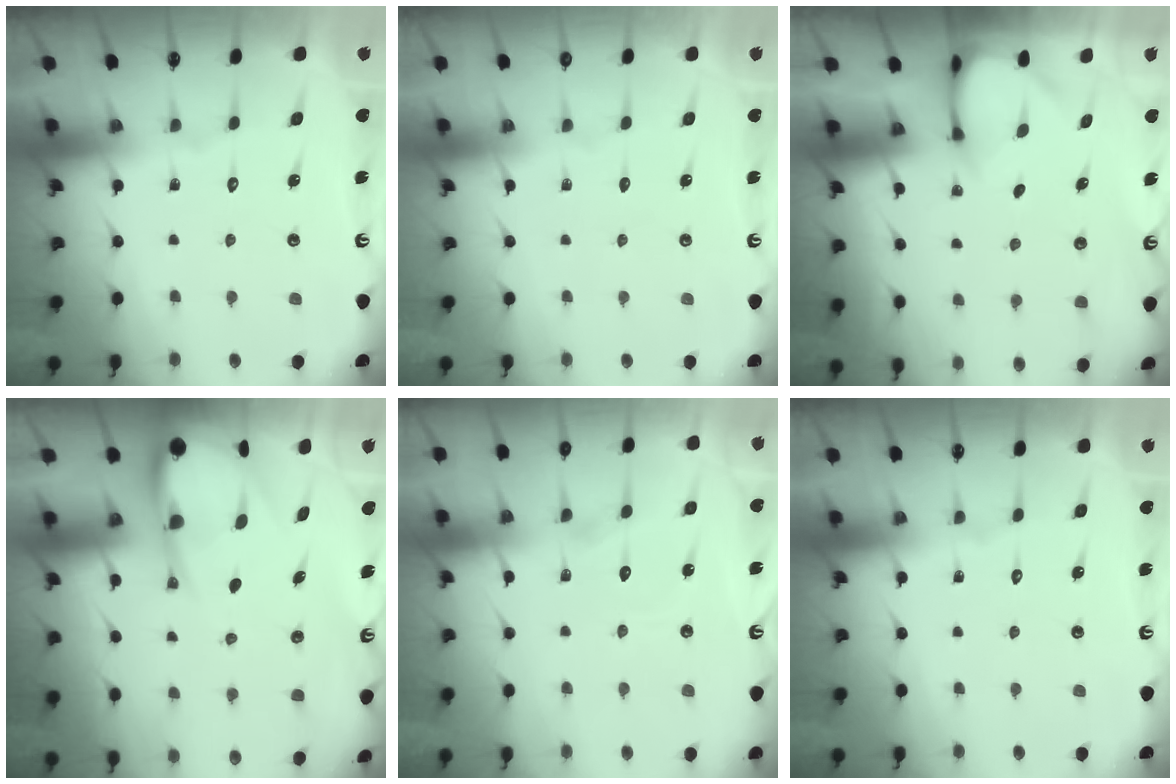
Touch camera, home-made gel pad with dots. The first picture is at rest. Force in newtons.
{"total": 0.0}
{"total": 3.2, "press": 3.2, "slide": 0.3}
{"total": 10.7, "press": 10.7, "slide": 1.3}
{"total": 6.1, "press": 6.1, "slide": 0.4}
{"total": 0.0}